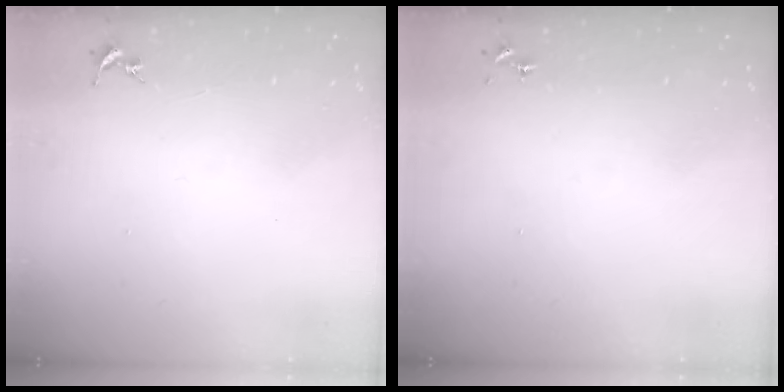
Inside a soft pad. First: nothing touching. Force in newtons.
{"total": 0.0}